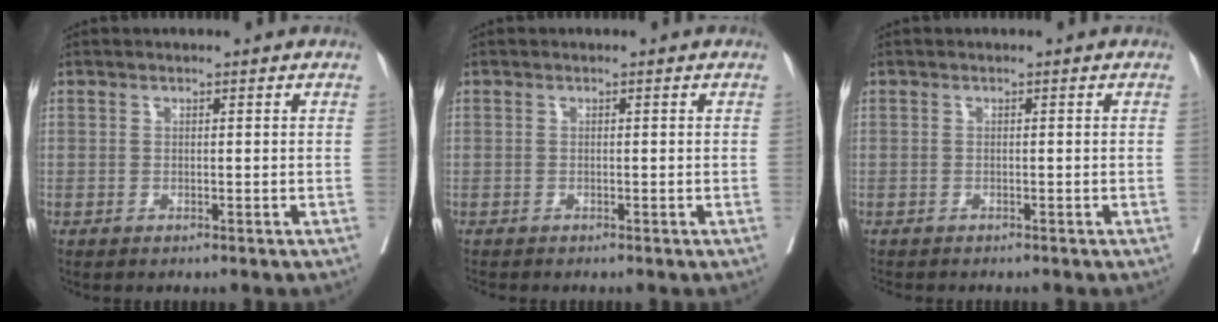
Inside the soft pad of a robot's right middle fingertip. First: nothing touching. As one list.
[{"total": 0.8, "force": [-0.7, -0.1, 0.2], "torque": [-0.012, -0.004, -0.016]}, {"total": 2.2, "force": [-2.0, 0.4, 0.8], "torque": [-0.022, -0.007, -0.028]}]